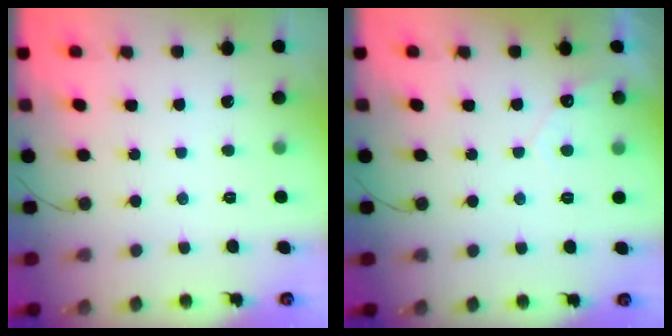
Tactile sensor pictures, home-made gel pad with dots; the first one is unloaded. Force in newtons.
{"total": 3.1, "press": 3.1, "slide": 0.1}